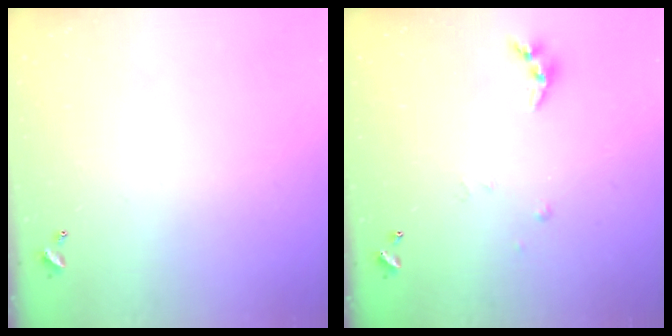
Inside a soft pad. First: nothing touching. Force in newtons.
{"total": 4.3, "press": 4.3, "slide": 0.4}